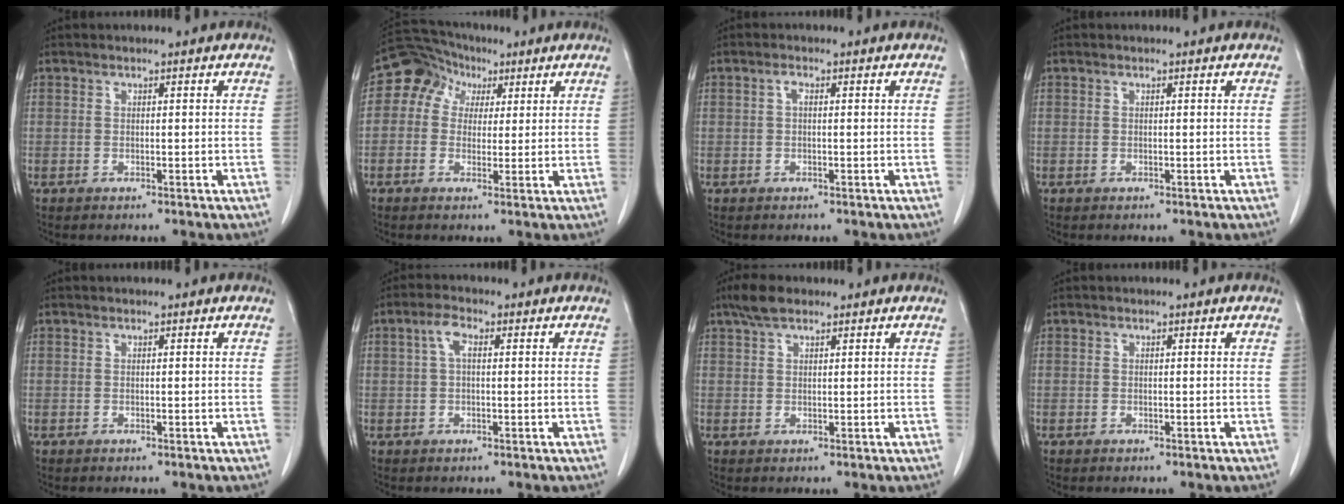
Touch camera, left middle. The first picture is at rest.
{"total": 6.7, "force": [2.2, 5.7, 2.7], "torque": [-0.051, 0.034, 0.034]}
{"total": 1.1, "force": [0.1, 0.5, 1.0], "torque": [-0.017, 0.003, 0.001]}
{"total": 0.0}
{"total": 0.0}
{"total": 3.0, "force": [0.7, 1.2, 2.6], "torque": [-0.055, 0.014, 0.015]}
{"total": 3.5, "force": [2.6, 1.4, 1.9], "torque": [-0.044, 0.012, 0.049]}
{"total": 0.0}